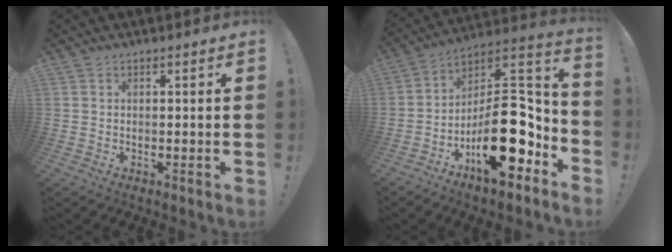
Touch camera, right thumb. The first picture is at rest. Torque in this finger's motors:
{"motor_torque": [3.47, 1.52, 1.66, -1.11, 0.61]}